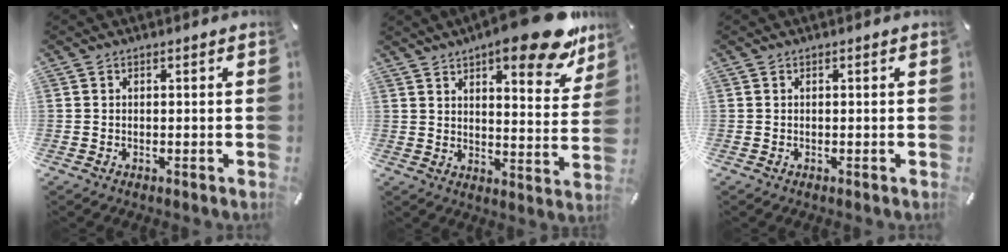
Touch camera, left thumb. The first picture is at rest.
{"total": 17.1, "force": [12.2, 5.1, 10.8], "torque": [-0.145, -0.084, 0.197]}
{"total": 0.0}